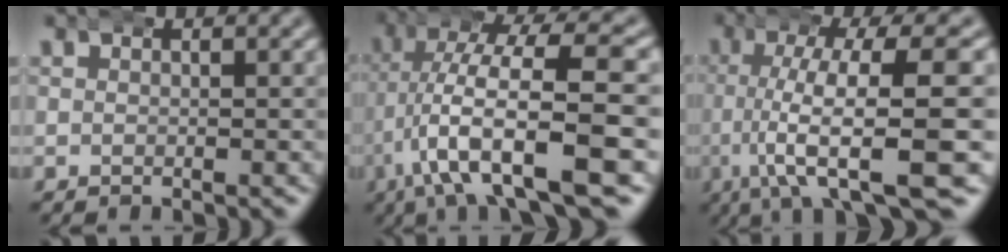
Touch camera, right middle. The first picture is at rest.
{"total": 10.5, "force": [-2.4, 4.1, 9.4], "torque": [-0.174, -0.016, -0.029]}
{"total": 10.2, "force": [-3.8, 2.7, 9.0], "torque": [-0.160, -0.021, -0.047]}